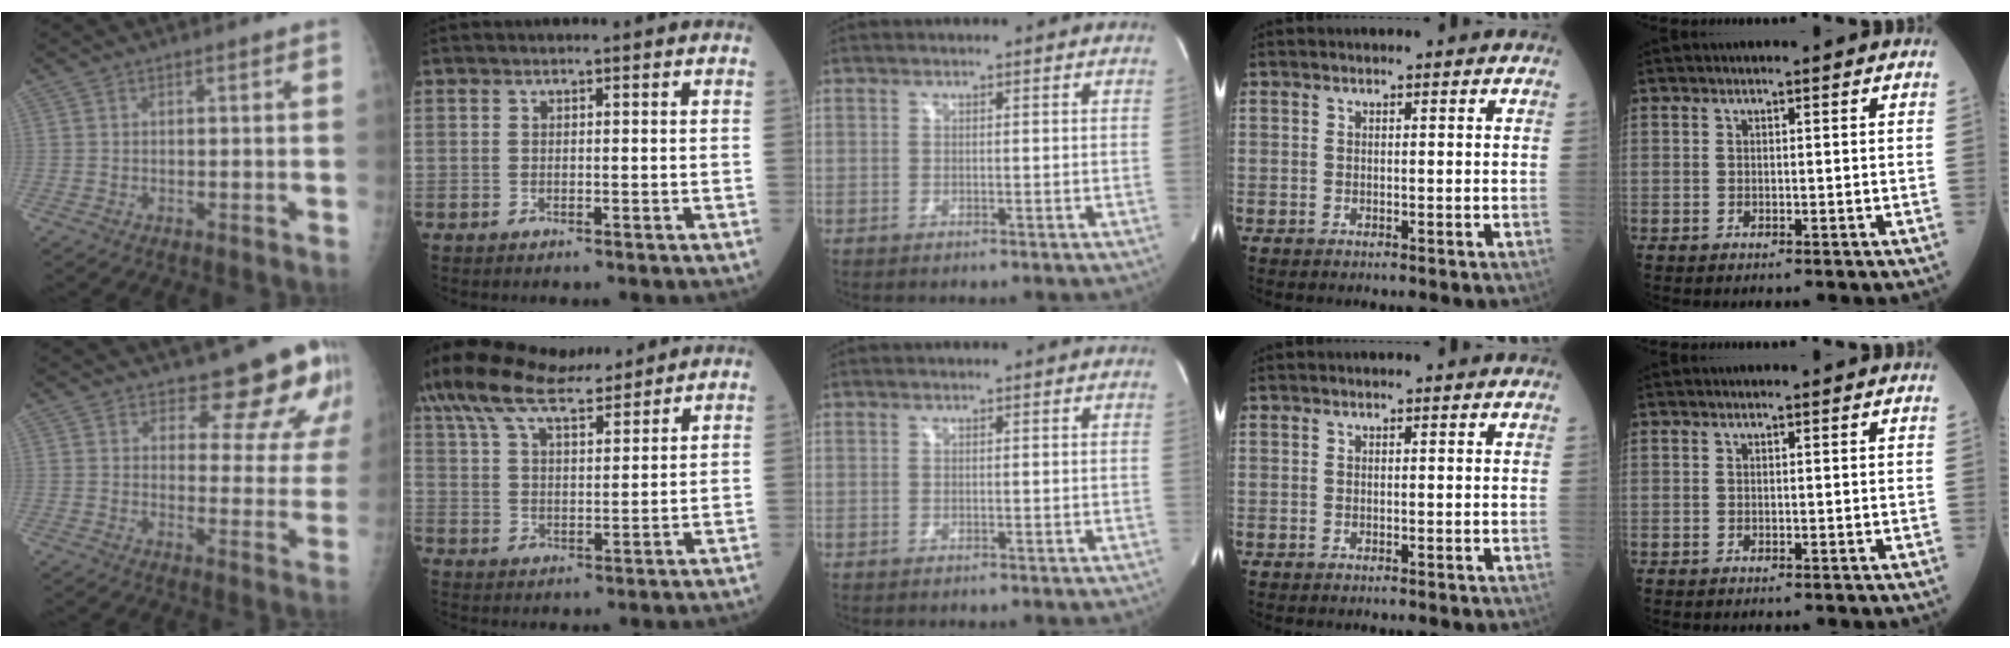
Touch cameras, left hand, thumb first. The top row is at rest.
{"thumb": {"total": 12.2, "force": [10.0, 4.8, 5.0], "torque": [-0.018, -0.071, 0.106]}, "index": {"total": 15.4, "force": [13.5, 2.8, 6.9], "torque": [-0.145, 0.041, 0.239]}}